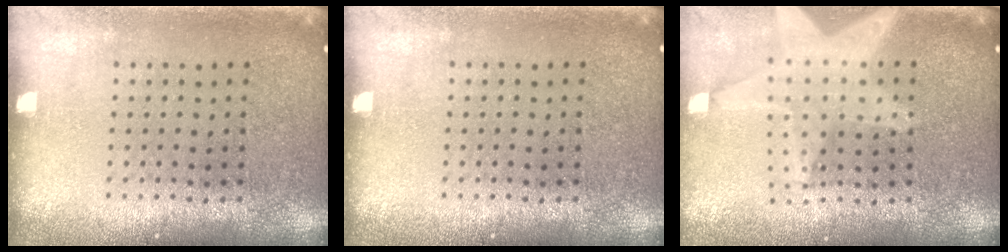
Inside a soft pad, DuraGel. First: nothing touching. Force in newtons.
{"total": 0.0}
{"total": 2.2, "press": 1.8, "slide": 1.3}